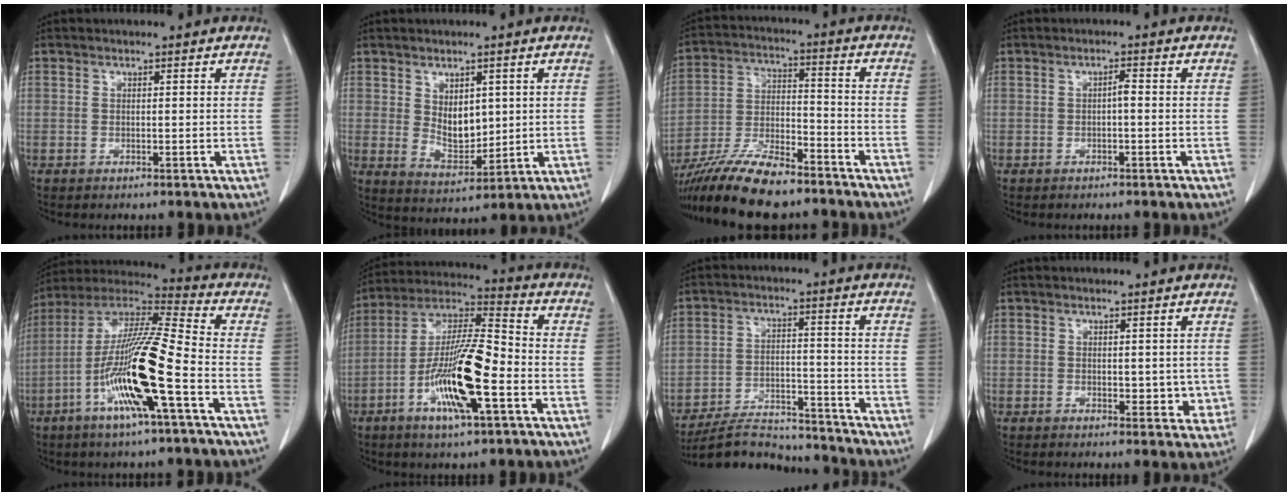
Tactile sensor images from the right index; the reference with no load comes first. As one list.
[{"total": 6.0, "force": [1.4, 3.5, 4.6], "torque": [-0.080, -0.005, 0.041]}, {"total": 15.7, "force": [-13.0, 3.1, 8.2], "torque": [-0.166, -0.014, -0.233]}, {"total": 1.2, "force": [-0.2, 0.2, 1.2], "torque": [-0.020, 0.003, -0.004]}, {"total": 17.6, "force": [-5.9, 0.6, 16.6], "torque": [-0.330, -0.007, -0.115]}, {"total": 15.8, "force": [-5.3, 2.4, 14.7], "torque": [-0.282, -0.003, -0.097]}, {"total": 12.1, "force": [-11.7, 2.4, 2.0], "torque": [-0.025, 0.016, -0.185]}, {"total": 3.4, "force": [-0.1, 2.1, 2.6], "torque": [-0.019, -0.003, 0.002]}]